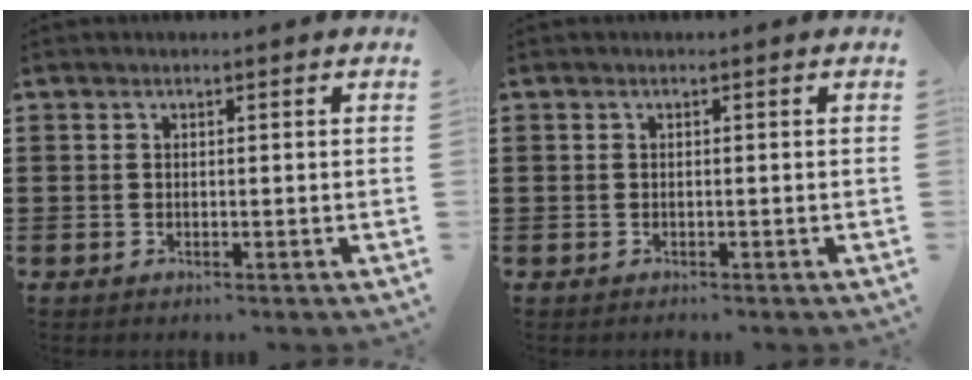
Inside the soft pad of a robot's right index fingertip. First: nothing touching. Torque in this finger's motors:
{"motor_torque": [0.46, 0.24, -0.74, -0.17]}